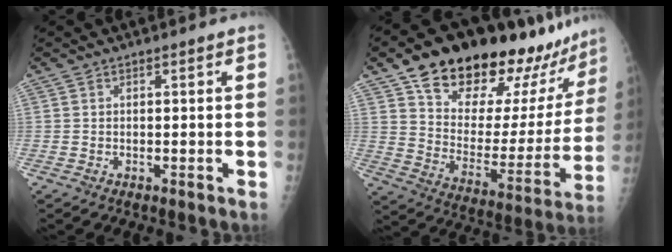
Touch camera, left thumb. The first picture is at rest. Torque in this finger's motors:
{"motor_torque": [0.77, 0.61, 1.39, -1.39, 0.12]}